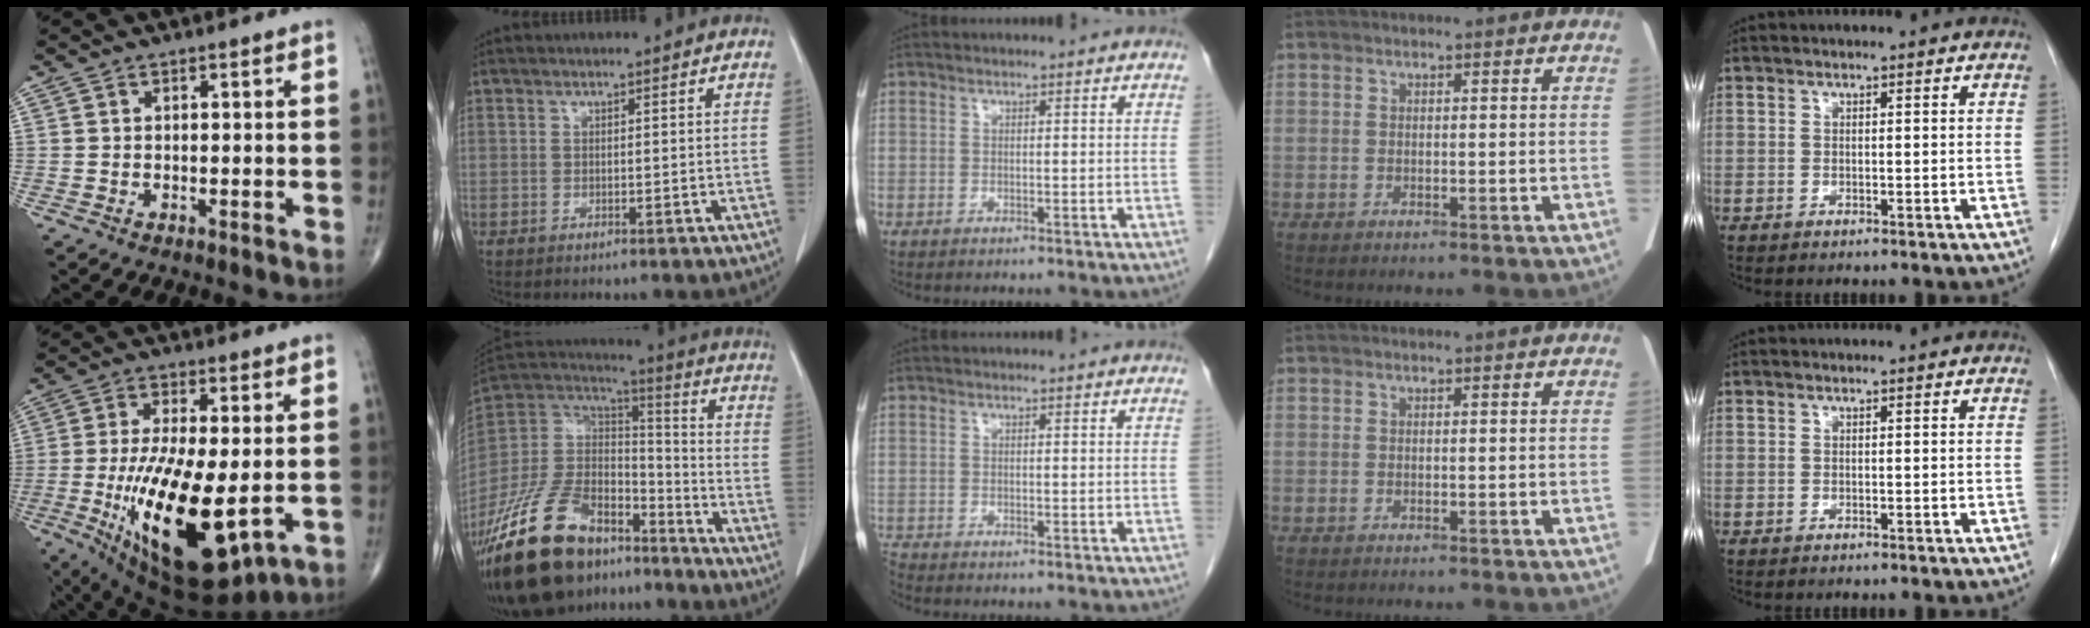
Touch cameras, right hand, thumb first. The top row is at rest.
{"thumb": {"total": 21.4, "force": [-4.3, 8.0, 19.4], "torque": [-0.365, -0.032, -0.051]}, "index": {"total": 24.5, "force": [-17.2, 11.7, 13.1], "torque": [-0.301, 0.008, -0.309]}, "middle": {"total": 0.7, "force": [-0.7, -0.2, 0.0], "torque": [-0.004, -0.005, -0.014]}}